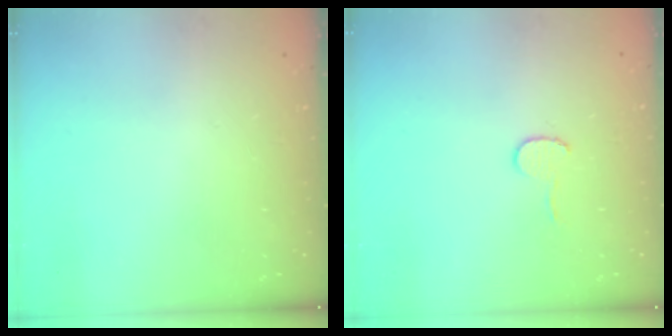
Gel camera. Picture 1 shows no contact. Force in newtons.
{"total": 4.5, "press": 4.4, "slide": 0.4}